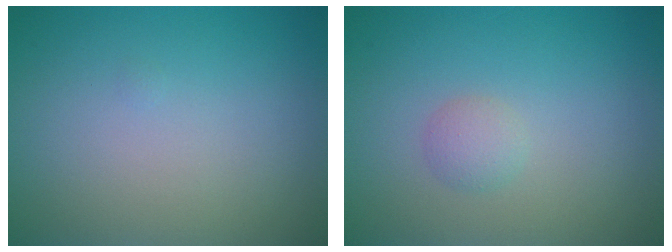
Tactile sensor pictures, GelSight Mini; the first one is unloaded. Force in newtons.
{"total": 1.2, "press": 1.2, "slide": 0.1}